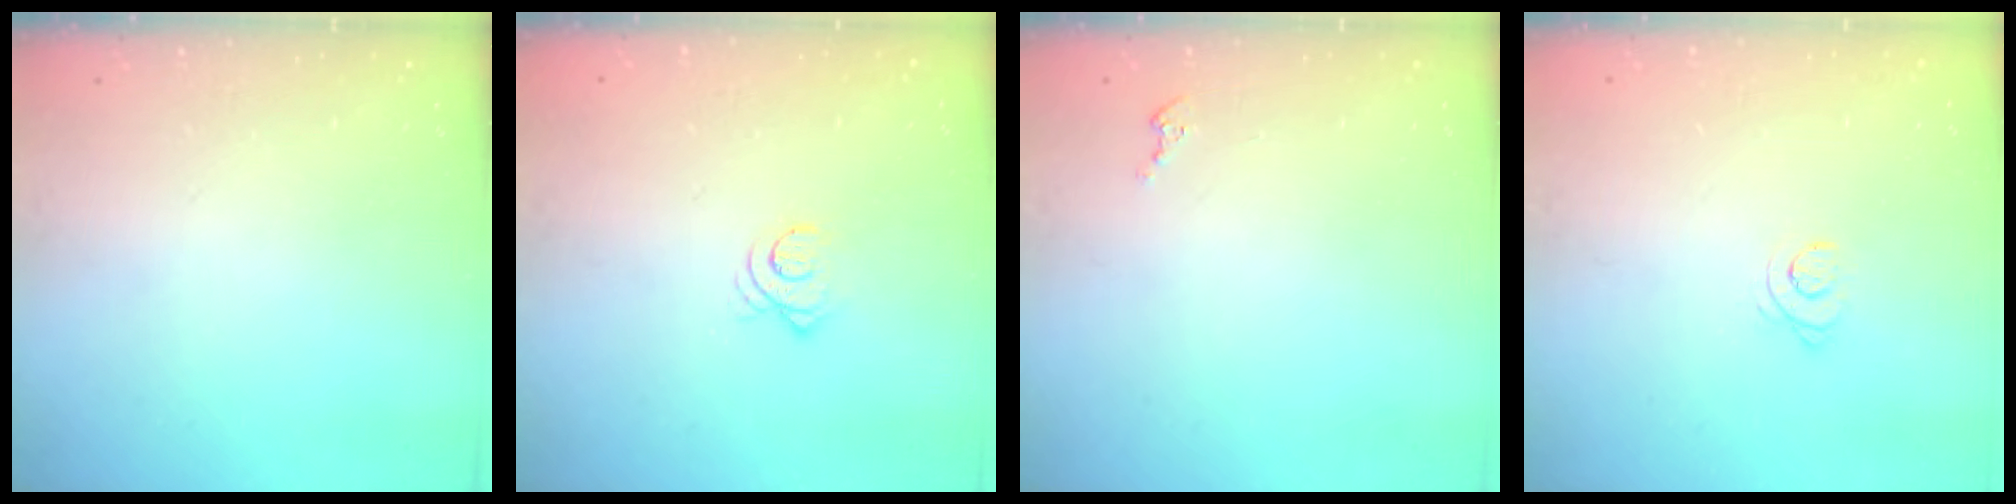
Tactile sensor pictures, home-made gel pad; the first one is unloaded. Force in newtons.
{"total": 3.1, "press": 3.1, "slide": 0.2}
{"total": 1.6, "press": 1.6, "slide": 0.2}
{"total": 4.0, "press": 3.9, "slide": 0.5}